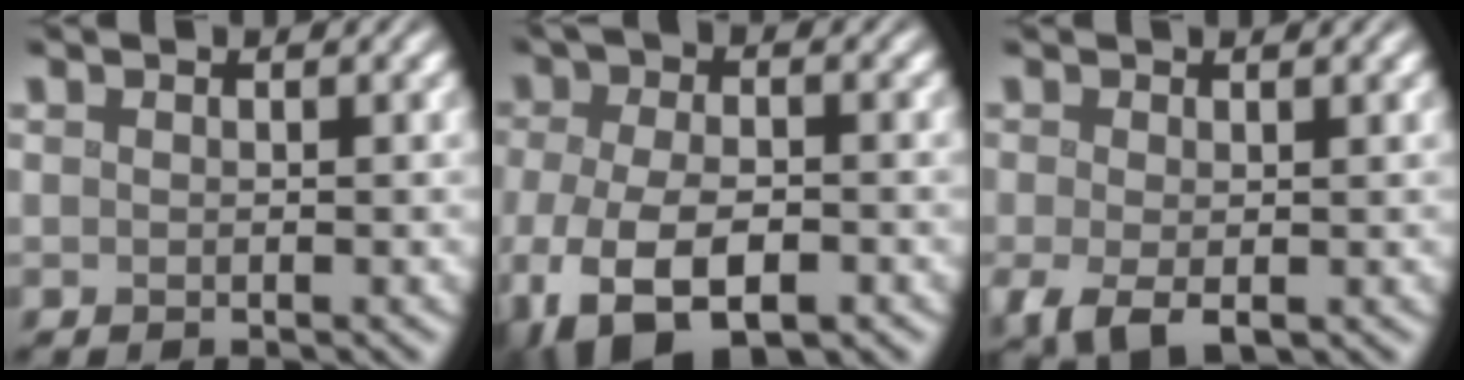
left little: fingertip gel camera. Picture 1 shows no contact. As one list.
[{"total": 9.4, "force": [-4.5, 4.6, 6.8], "torque": [-0.147, -0.019, -0.072]}, {"total": 2.4, "force": [-0.7, 0.7, 2.2], "torque": [-0.047, -0.004, -0.009]}]